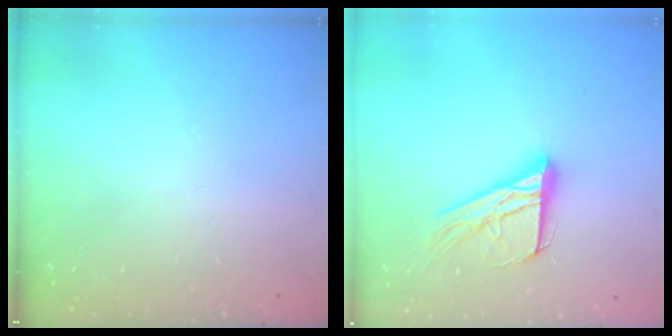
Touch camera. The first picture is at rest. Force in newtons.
{"total": 17.6, "press": 17.5, "slide": 1.7}